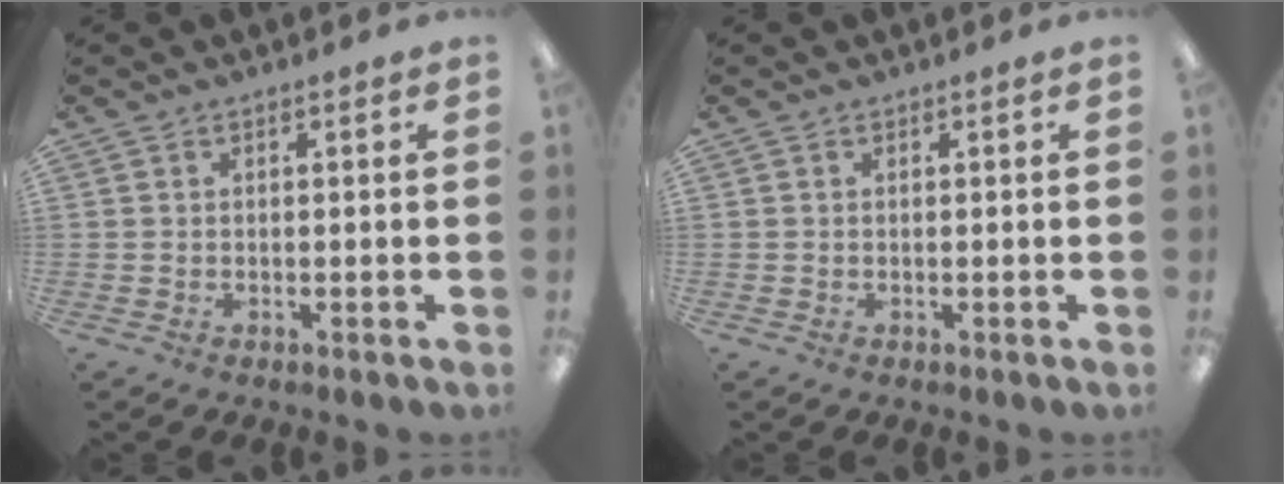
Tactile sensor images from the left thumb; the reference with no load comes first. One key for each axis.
{"total": 0.0}